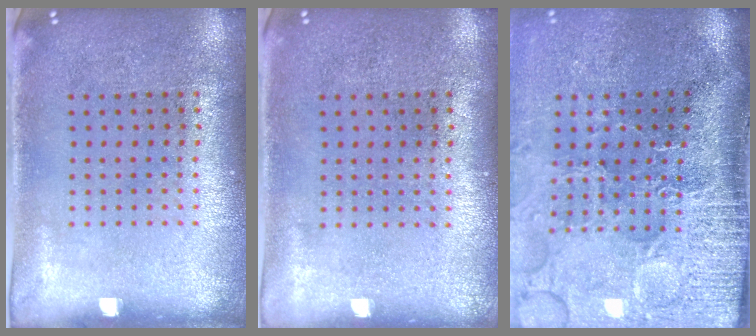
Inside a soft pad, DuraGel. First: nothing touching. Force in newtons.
{"total": 0.0}
{"total": 4.9, "press": 4.0, "slide": 2.9}